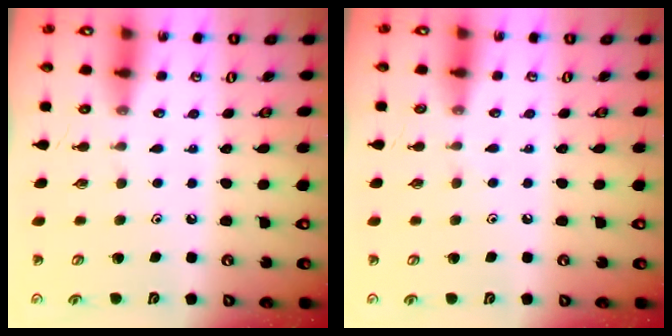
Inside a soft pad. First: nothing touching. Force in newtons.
{"total": 3.3, "press": 3.3, "slide": 0.4}